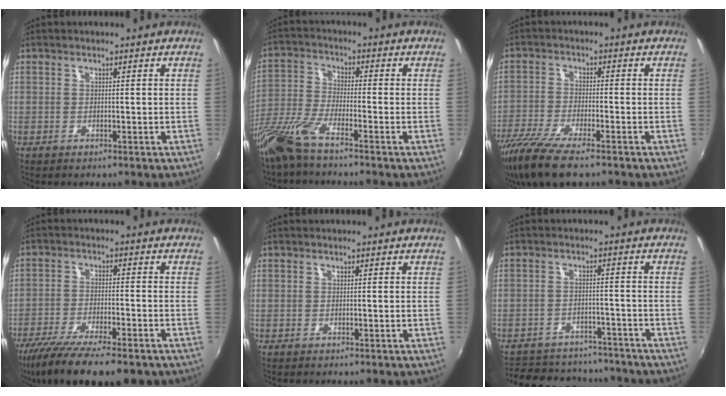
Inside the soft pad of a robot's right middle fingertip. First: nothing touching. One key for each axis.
{"total": 9.9, "fx": -7.5, "fy": 1.2, "fz": 6.3, "tx": -0.140, "ty": -0.024, "tz": -0.150}
{"total": 10.8, "fx": -7.8, "fy": 2.3, "fz": 7.0, "tx": -0.162, "ty": -0.039, "tz": -0.150}
{"total": 16.0, "fx": -12.4, "fy": 3.4, "fz": 9.5, "tx": -0.191, "ty": -0.047, "tz": -0.201}
{"total": 0.0}
{"total": 17.0, "fx": -14.5, "fy": 6.8, "fz": 5.5, "tx": -0.130, "ty": 0.019, "tz": -0.191}